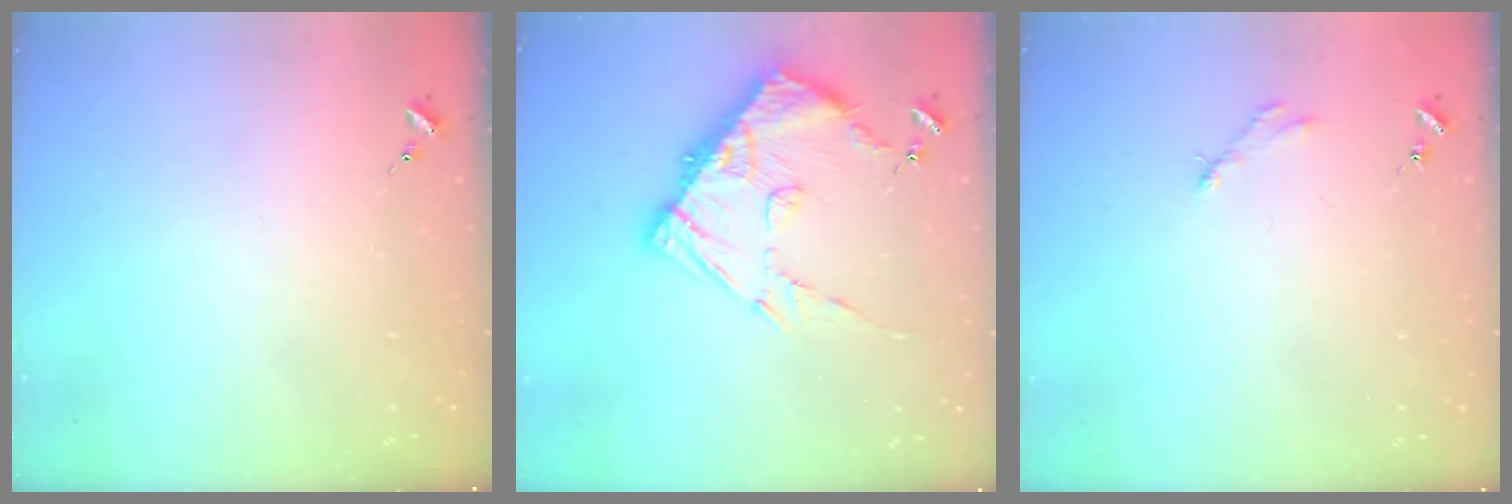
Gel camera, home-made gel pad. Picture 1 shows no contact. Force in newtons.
{"total": 14.4, "press": 14.3, "slide": 1.4}
{"total": 2.5, "press": 2.5, "slide": 0.3}